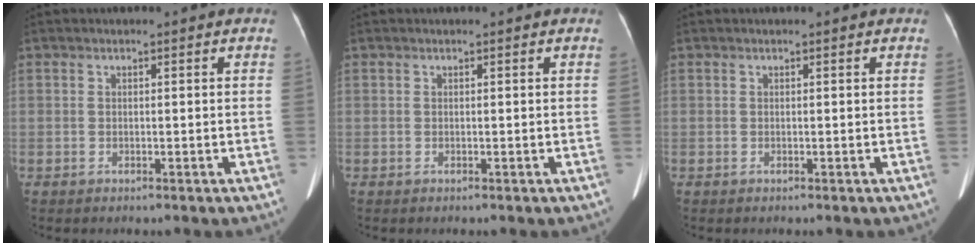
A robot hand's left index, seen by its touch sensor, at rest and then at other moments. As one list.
[{"total": 0.0}, {"total": 0.0}]